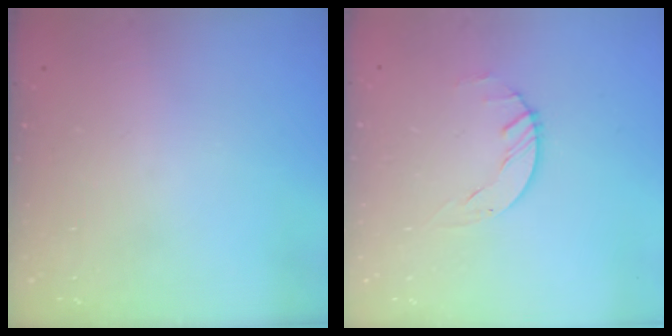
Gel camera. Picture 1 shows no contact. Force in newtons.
{"total": 1.5, "press": 1.5, "slide": 0.2}